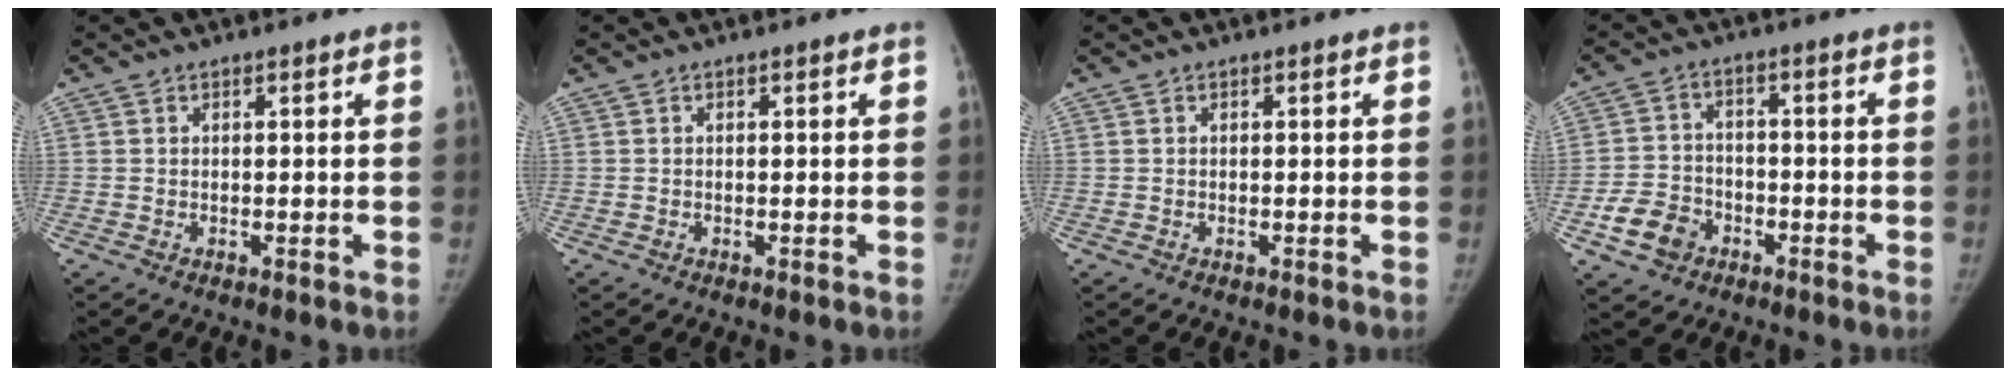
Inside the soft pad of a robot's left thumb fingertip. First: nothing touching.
{"total": 0.0}
{"total": 0.0}
{"total": 7.6, "force": [-3.7, 5.9, 3.0], "torque": [-0.041, 0.024, -0.065]}